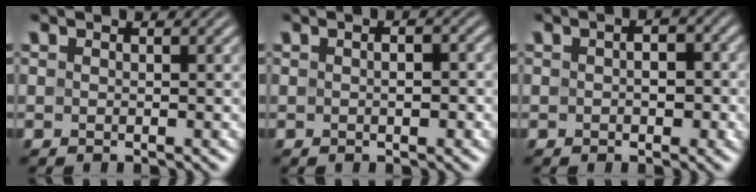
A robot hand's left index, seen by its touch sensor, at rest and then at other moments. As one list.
[{"total": 1.9, "force": [-0.1, 1.0, 1.7], "torque": [-0.013, 0.004, -0.002]}, {"total": 2.4, "force": [-0.1, 1.6, 1.8], "torque": [-0.020, -0.001, -0.001]}]